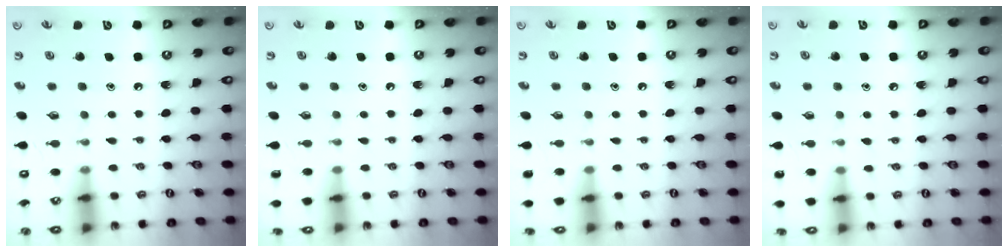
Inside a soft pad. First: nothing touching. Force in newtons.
{"total": 0.0}
{"total": 0.0}
{"total": 4.7, "press": 4.6, "slide": 0.6}